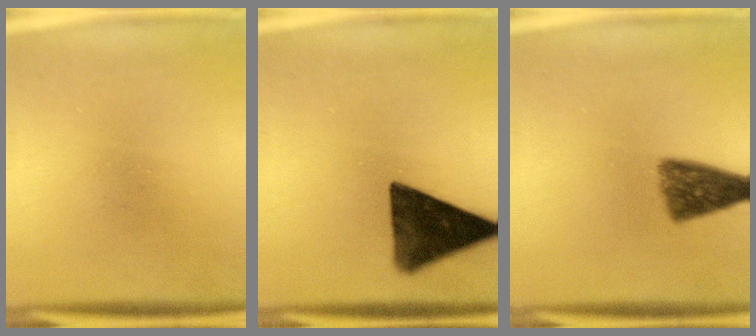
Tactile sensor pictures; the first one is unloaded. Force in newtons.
{"total": 13.4}
{"total": 7.3}